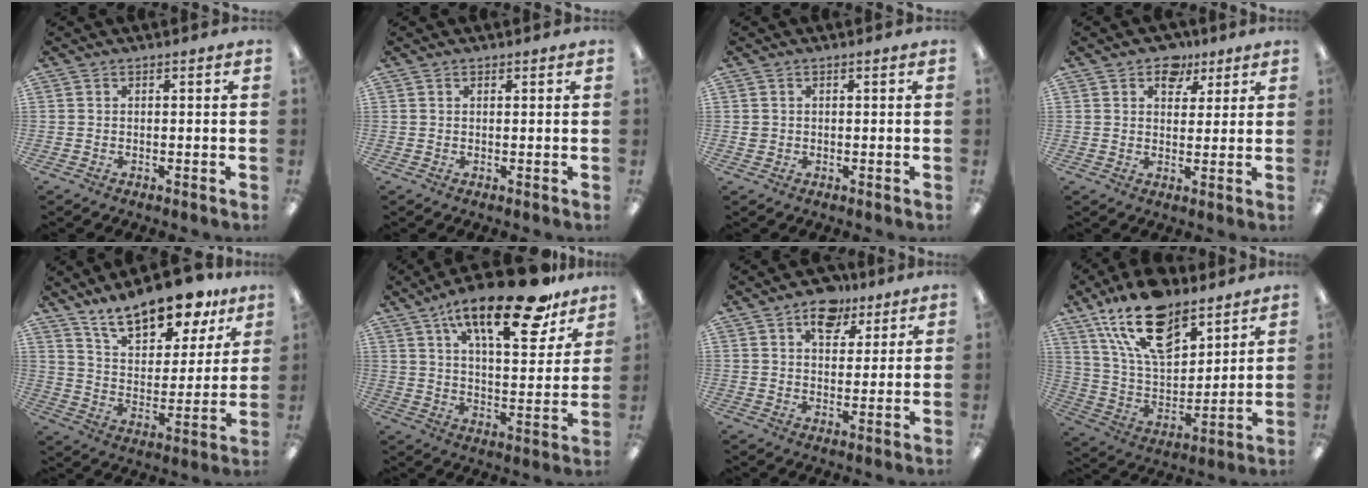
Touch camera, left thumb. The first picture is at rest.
{"total": 0.8, "force": [0.5, 0.5, 0.3], "torque": [0.001, -0.001, 0.007]}
{"total": 1.2, "force": [0.2, 1.1, 0.2], "torque": [-0.005, 0.005, 0.003]}
{"total": 7.1, "force": [4.6, 4.7, 2.6], "torque": [-0.020, -0.016, 0.078]}
{"total": 17.2, "force": [13.8, 6.6, 7.8], "torque": [-0.133, -0.087, 0.241]}
{"total": 22.4, "force": [14.6, 7.5, 15.3], "torque": [-0.231, -0.085, 0.237]}
{"total": 9.6, "force": [6.1, 5.8, 4.6], "torque": [-0.045, -0.028, 0.103]}
{"total": 19.2, "force": [12.6, 9.4, 11.0], "torque": [-0.204, -0.055, 0.227]}